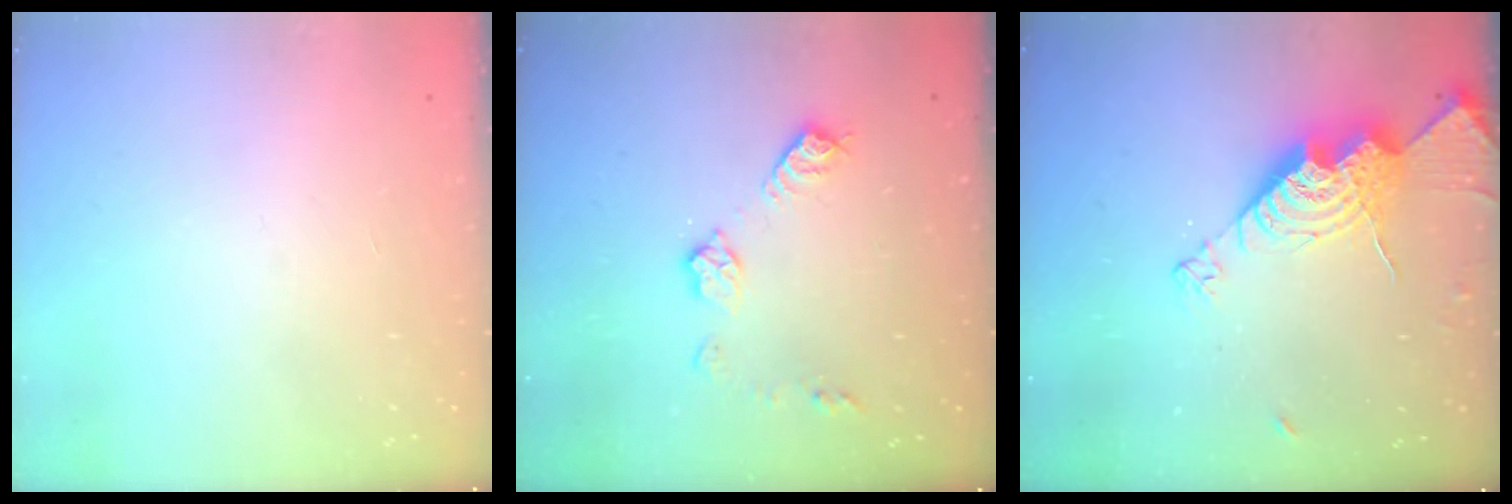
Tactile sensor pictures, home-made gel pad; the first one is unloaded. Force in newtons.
{"total": 9.2, "press": 9.2, "slide": 0.3}
{"total": 15.6, "press": 15.6, "slide": 1.5}